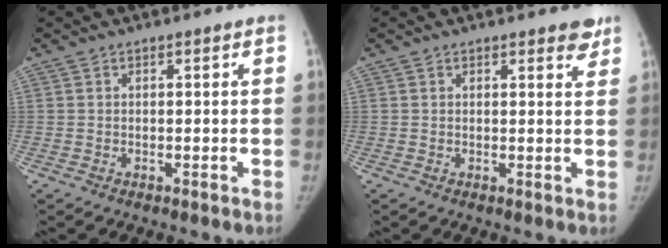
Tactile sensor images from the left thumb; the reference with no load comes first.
{"total": 2.9, "force": [2.2, 1.1, 1.6], "torque": [-0.003, -0.011, 0.022]}